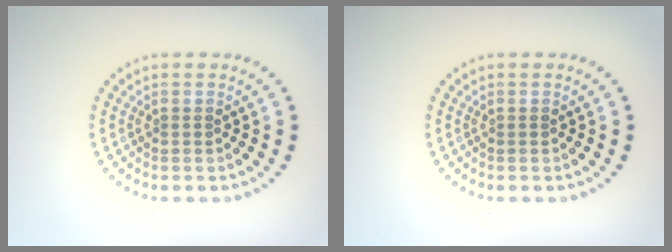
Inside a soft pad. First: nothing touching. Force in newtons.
{"total": 0.0}